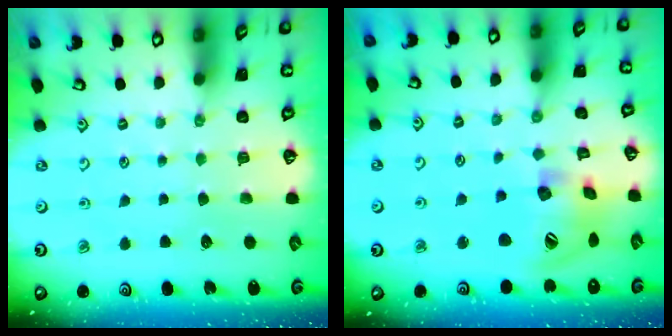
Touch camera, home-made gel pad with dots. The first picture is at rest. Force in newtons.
{"total": 18.0, "press": 17.9, "slide": 2.5}